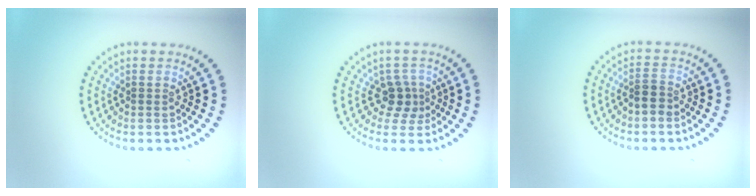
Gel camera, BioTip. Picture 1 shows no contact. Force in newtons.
{"total": 2.3, "press": 1.6, "slide": 1.5}
{"total": 1.6, "press": 1.4, "slide": 0.7}